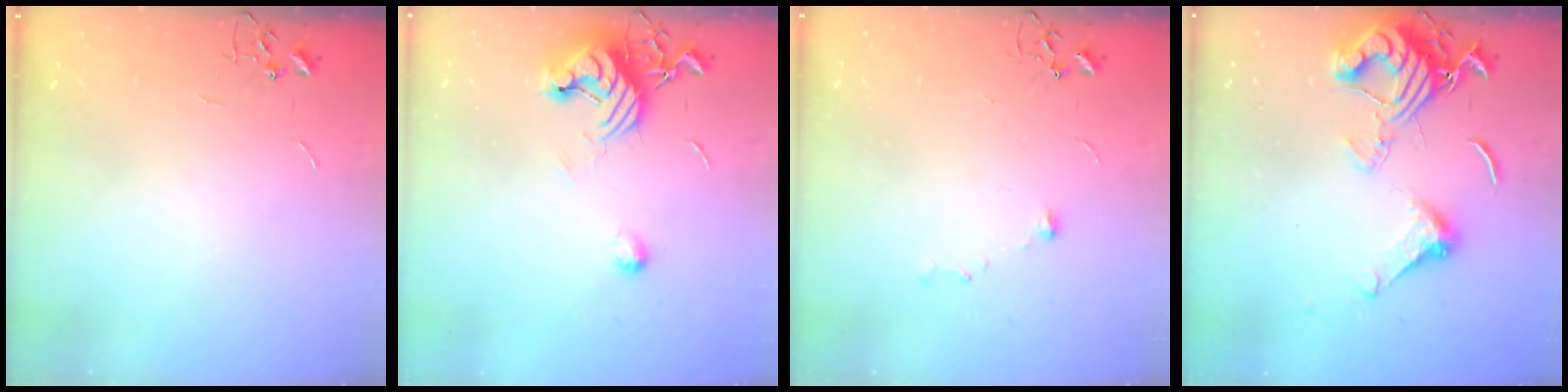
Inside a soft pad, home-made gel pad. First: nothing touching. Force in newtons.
{"total": 11.9, "press": 11.8, "slide": 0.5}
{"total": 6.0, "press": 5.9, "slide": 0.7}
{"total": 15.7, "press": 15.6, "slide": 1.8}